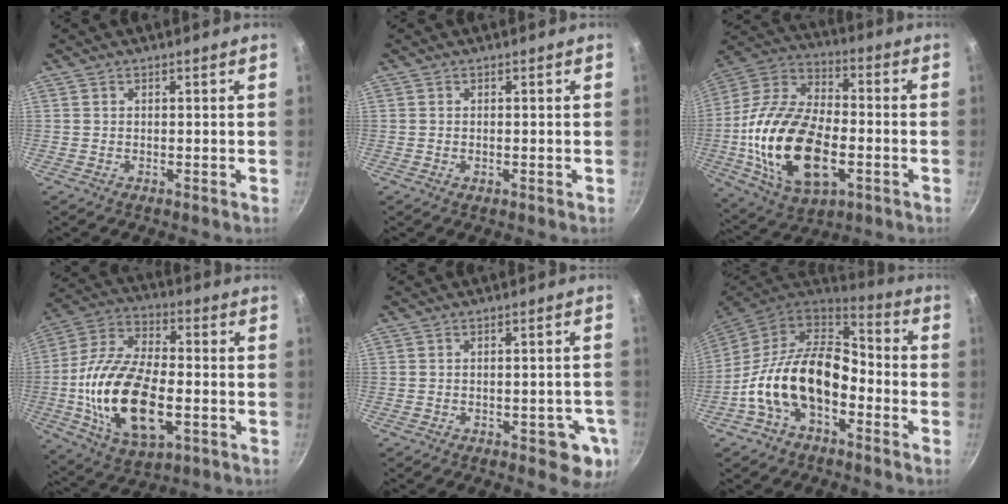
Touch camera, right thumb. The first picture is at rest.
{"total": 0.6, "force": [-0.1, 0.3, 0.5], "torque": [-0.010, 0.001, -0.002]}
{"total": 25.1, "force": [-4.9, 14.2, 20.1], "torque": [-0.377, 0.025, -0.089]}
{"total": 22.3, "force": [-4.2, 11.6, 18.7], "torque": [-0.353, 0.023, -0.076]}
{"total": 7.3, "force": [-2.6, 3.5, 5.8], "torque": [-0.038, 0.011, -0.026]}
{"total": 18.0, "force": [-4.8, 10.8, 13.6], "torque": [-0.215, 0.051, -0.100]}